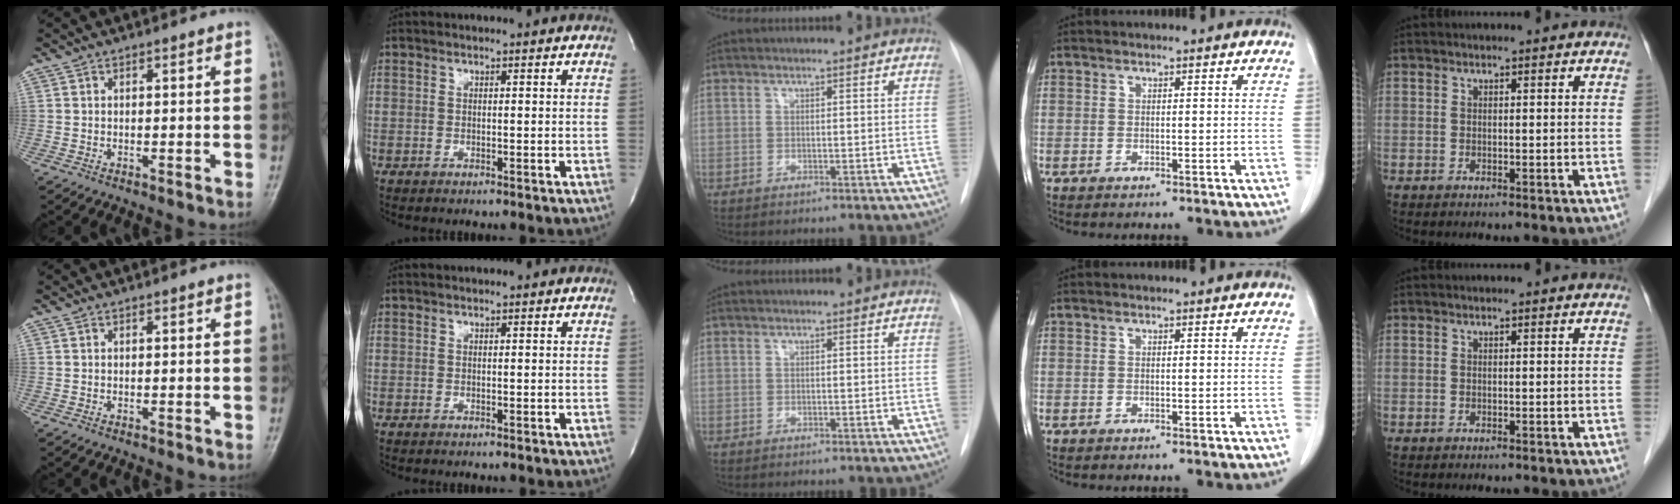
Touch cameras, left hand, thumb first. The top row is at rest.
{}